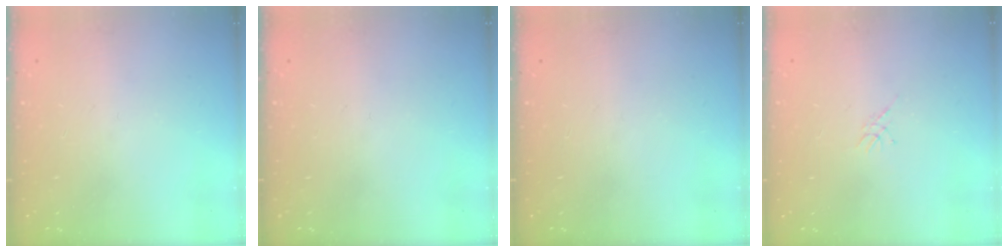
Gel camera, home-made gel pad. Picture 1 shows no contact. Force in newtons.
{"total": 0.0}
{"total": 0.0}
{"total": 1.1, "press": 1.1, "slide": 0.3}